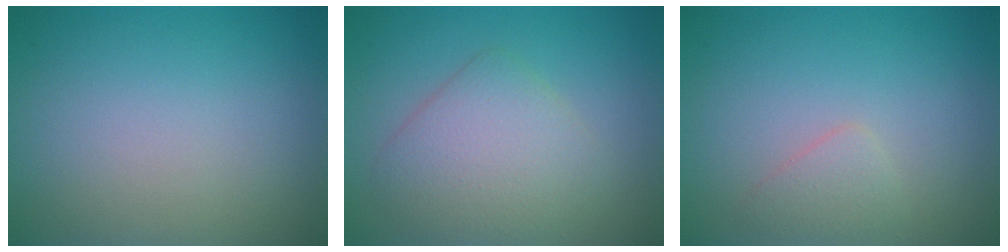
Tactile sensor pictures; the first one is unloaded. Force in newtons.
{"total": 4.3, "press": 4.3, "slide": 0.2}
{"total": 1.4, "press": 1.4, "slide": 0.0}